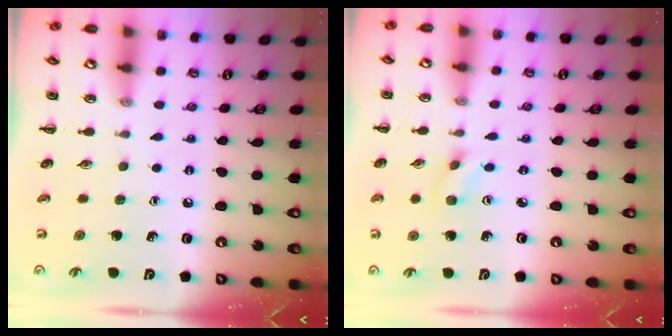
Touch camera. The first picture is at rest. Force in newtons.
{"total": 2.7, "press": 2.5, "slide": 1.0}